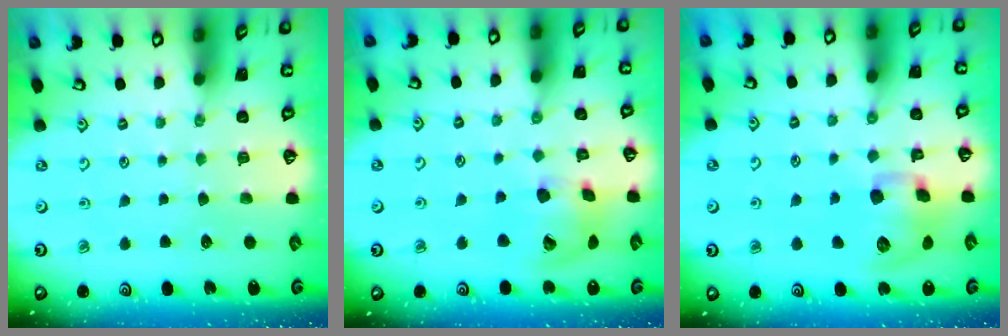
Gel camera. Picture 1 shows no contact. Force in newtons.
{"total": 14.9, "press": 14.7, "slide": 2.4}
{"total": 12.2, "press": 12.1, "slide": 1.4}